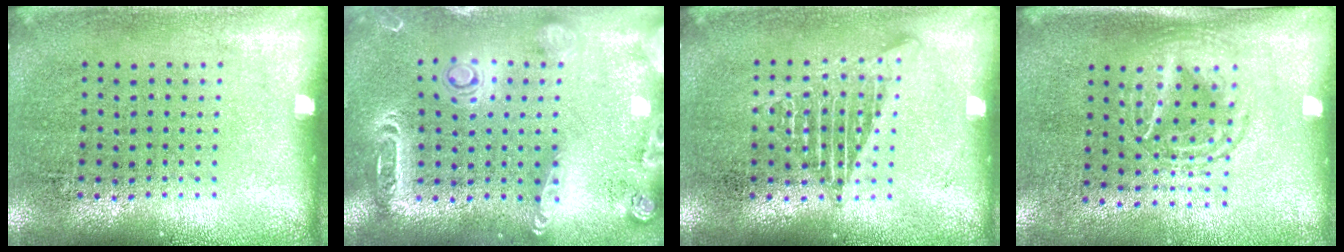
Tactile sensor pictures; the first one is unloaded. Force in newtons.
{"total": 2.0, "press": 1.9, "slide": 0.6}
{"total": 2.1, "press": 2.1, "slide": 0.3}
{"total": 1.5, "press": 1.3, "slide": 0.7}